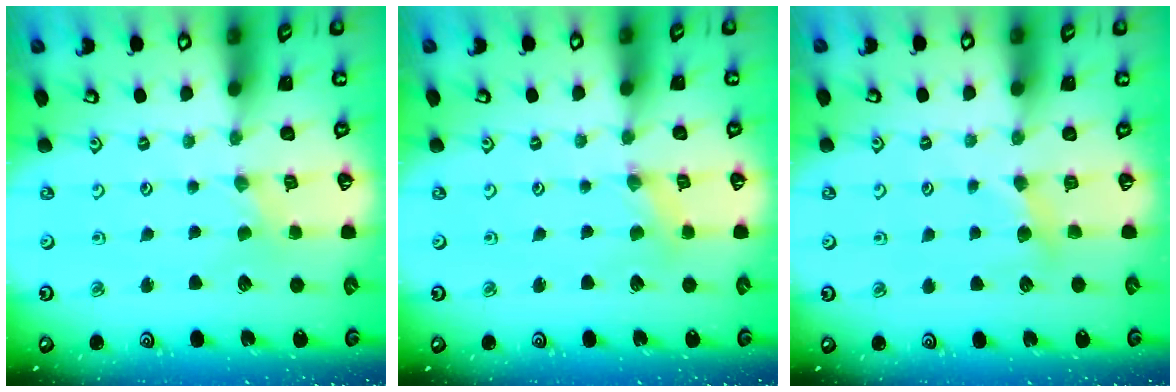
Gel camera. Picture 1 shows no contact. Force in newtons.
{"total": 0.8, "press": 0.8, "slide": 0.3}
{"total": 2.8, "press": 2.8, "slide": 0.5}